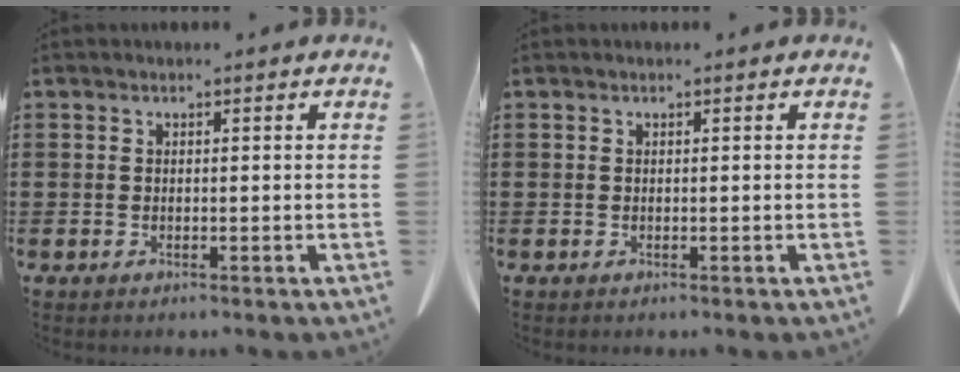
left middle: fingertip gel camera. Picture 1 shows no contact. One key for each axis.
{"total": 0.0}